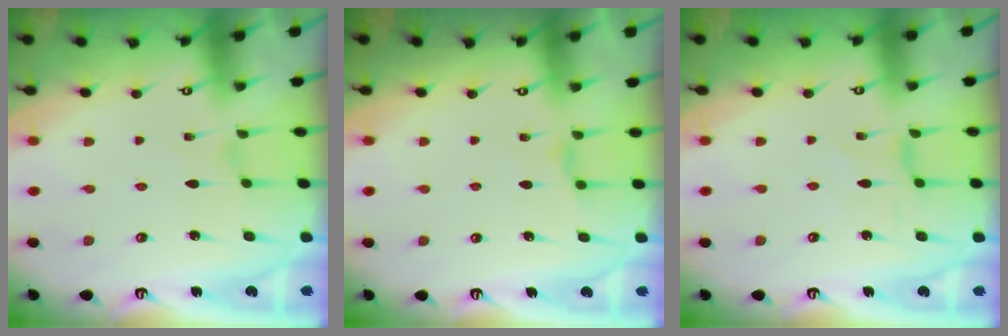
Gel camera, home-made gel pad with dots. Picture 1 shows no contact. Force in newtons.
{"total": 3.4, "press": 3.3, "slide": 0.6}
{"total": 0.0}